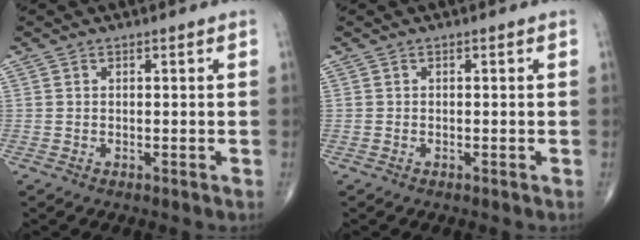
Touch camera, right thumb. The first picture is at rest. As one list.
[{"total": 0.0}]